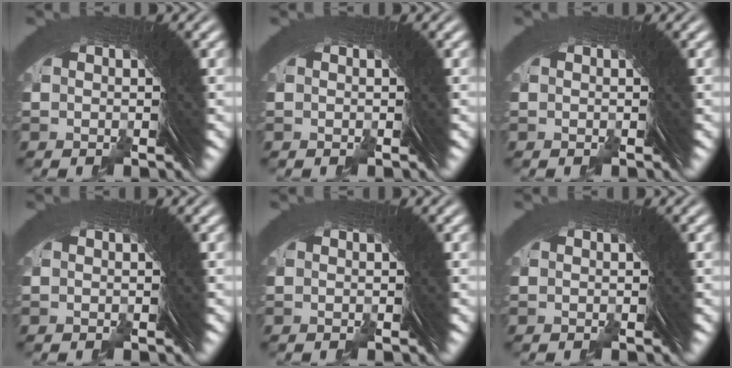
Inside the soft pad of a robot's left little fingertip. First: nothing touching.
{"total": 0.0}
{"total": 0.0}
{"total": 0.0}
{"total": 0.0}
{"total": 0.0}